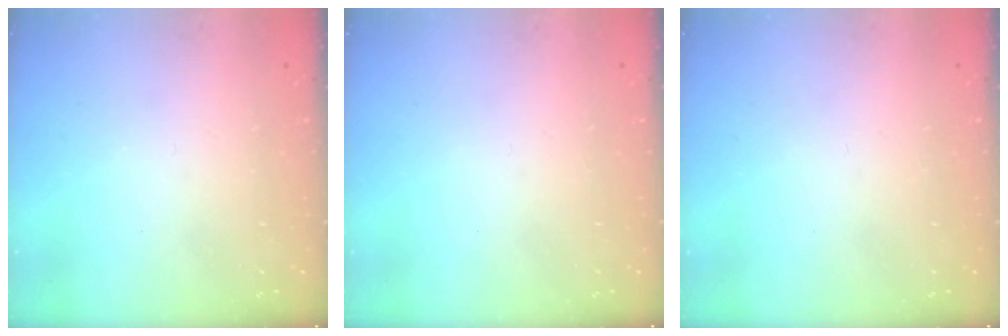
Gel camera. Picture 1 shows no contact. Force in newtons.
{"total": 0.0}
{"total": 0.0}